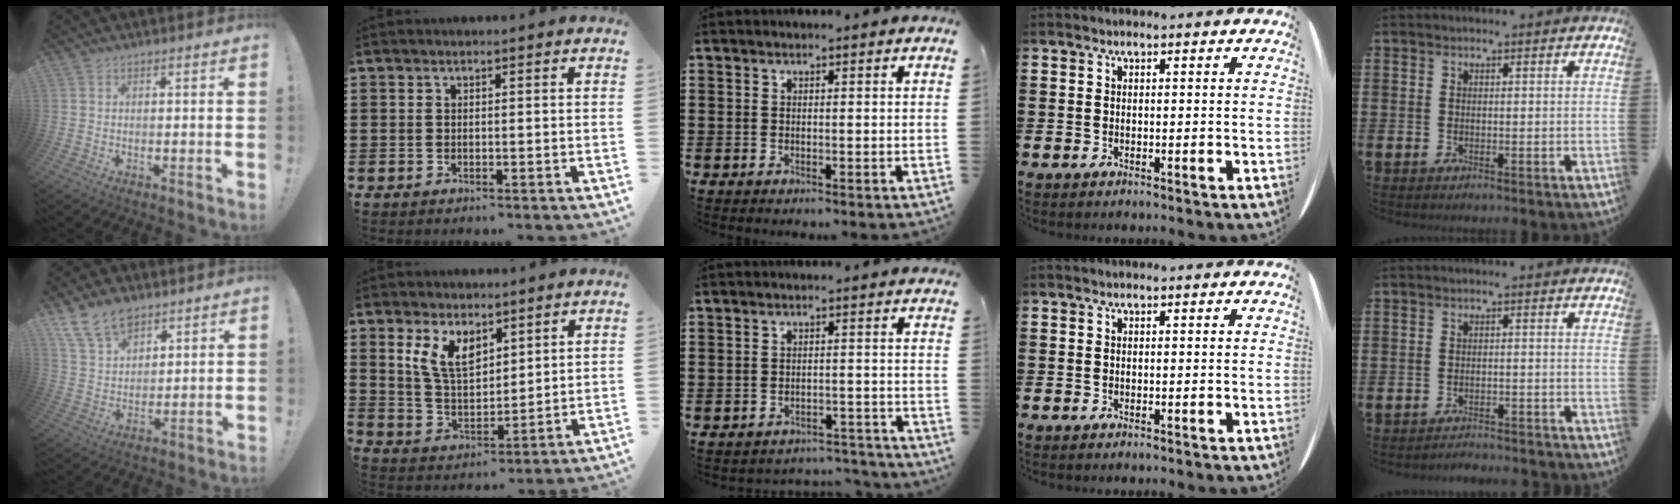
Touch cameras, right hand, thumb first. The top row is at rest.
{"thumb": {"total": 11.4, "force": [8.3, 6.4, 4.3], "torque": [-0.080, -0.048, 0.163]}, "index": {"total": 7.3, "force": [4.3, 3.8, 4.5], "torque": [-0.104, -0.002, 0.080]}, "middle": {"total": 3.0, "force": [-3.0, 0.4, 0.0], "torque": [-0.006, 0.001, -0.065]}, "little": {"total": 1.8, "force": [-1.8, -0.1, -0.1], "torque": [-0.002, 0.005, -0.039]}}